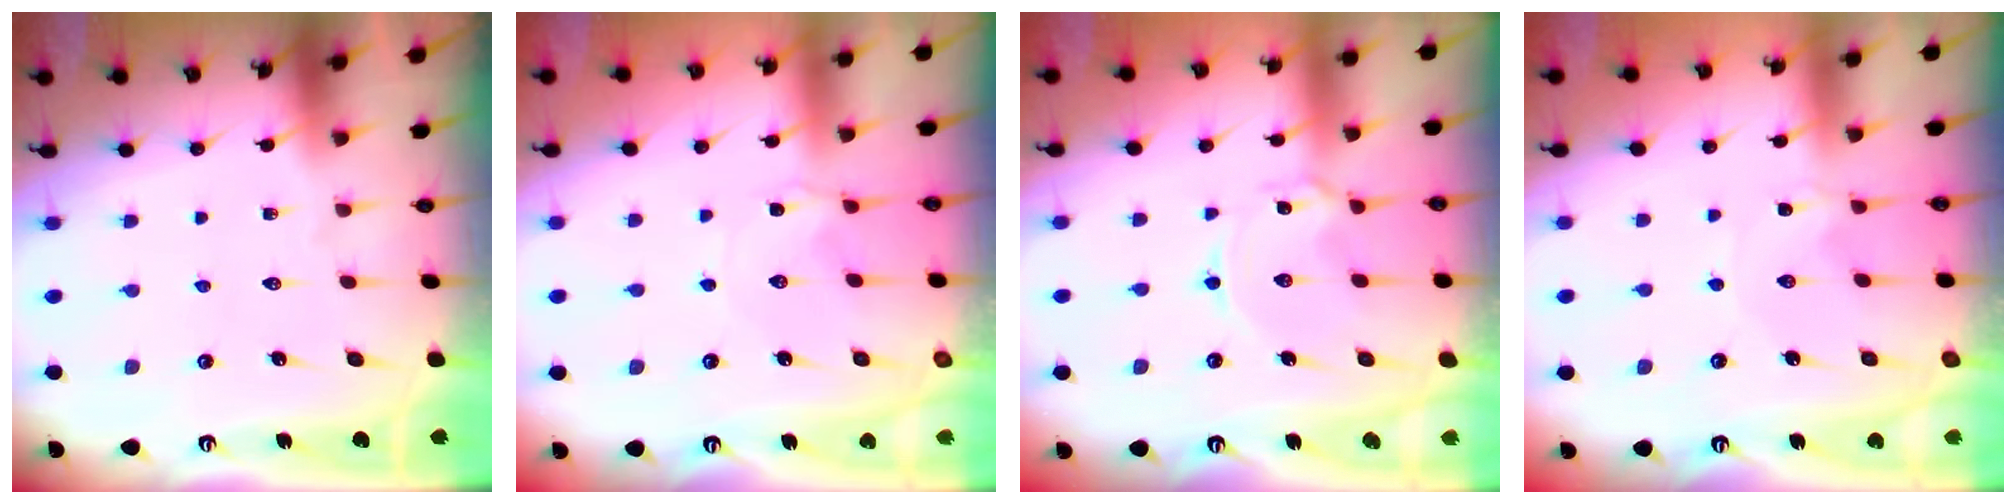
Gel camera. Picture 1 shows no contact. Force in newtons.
{"total": 2.4, "press": 2.4, "slide": 0.4}
{"total": 2.3, "press": 2.3, "slide": 0.4}
{"total": 0.0}